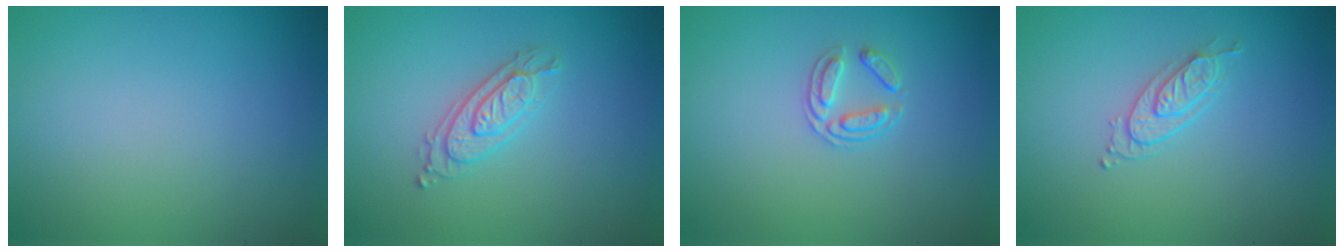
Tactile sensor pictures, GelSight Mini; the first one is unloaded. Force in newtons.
{"total": 2.6, "press": 2.3, "slide": 1.3}
{"total": 1.7, "press": 1.3, "slide": 1.1}
{"total": 2.0, "press": 1.4, "slide": 1.4}